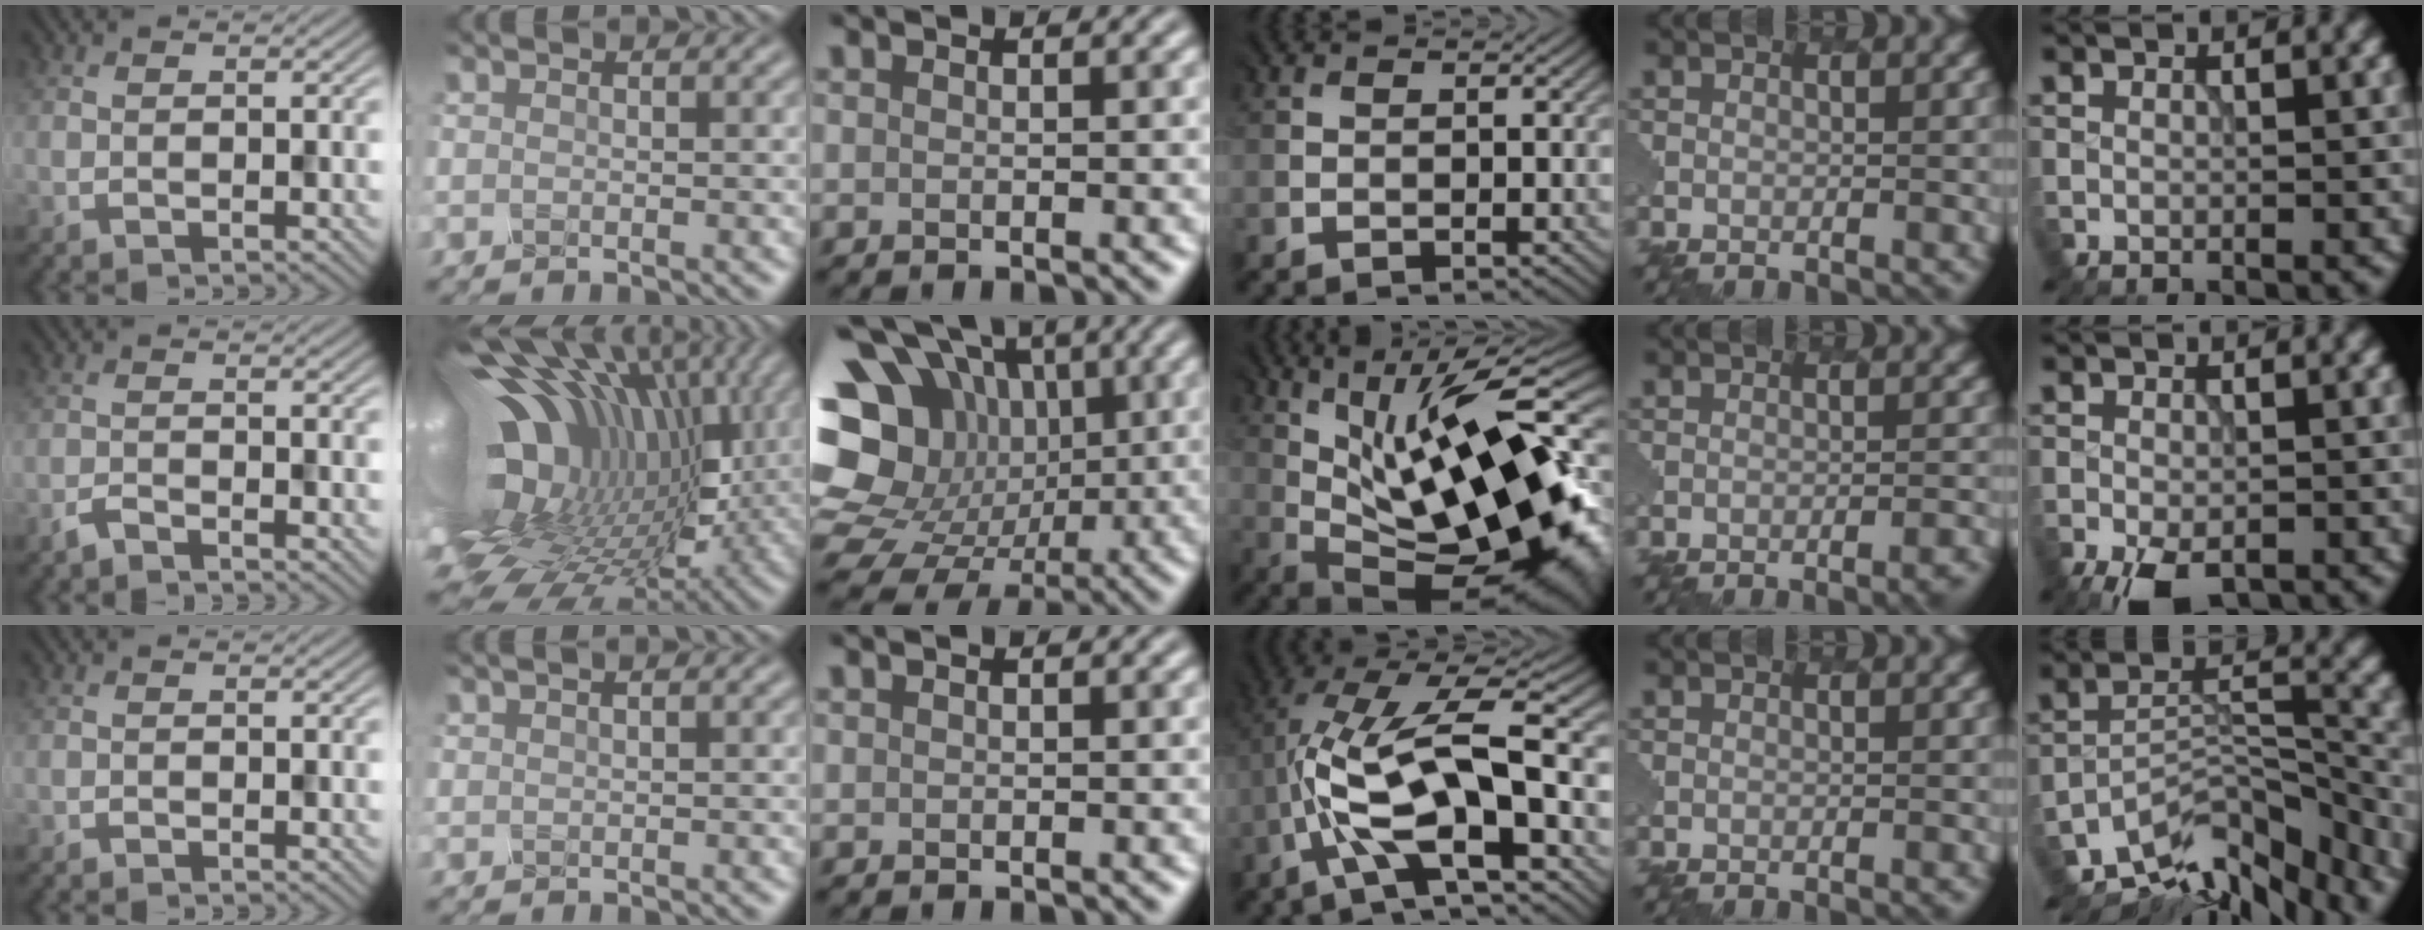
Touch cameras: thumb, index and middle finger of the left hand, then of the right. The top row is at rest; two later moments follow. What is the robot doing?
{"motion": "dispense", "object": "toothpaste"}